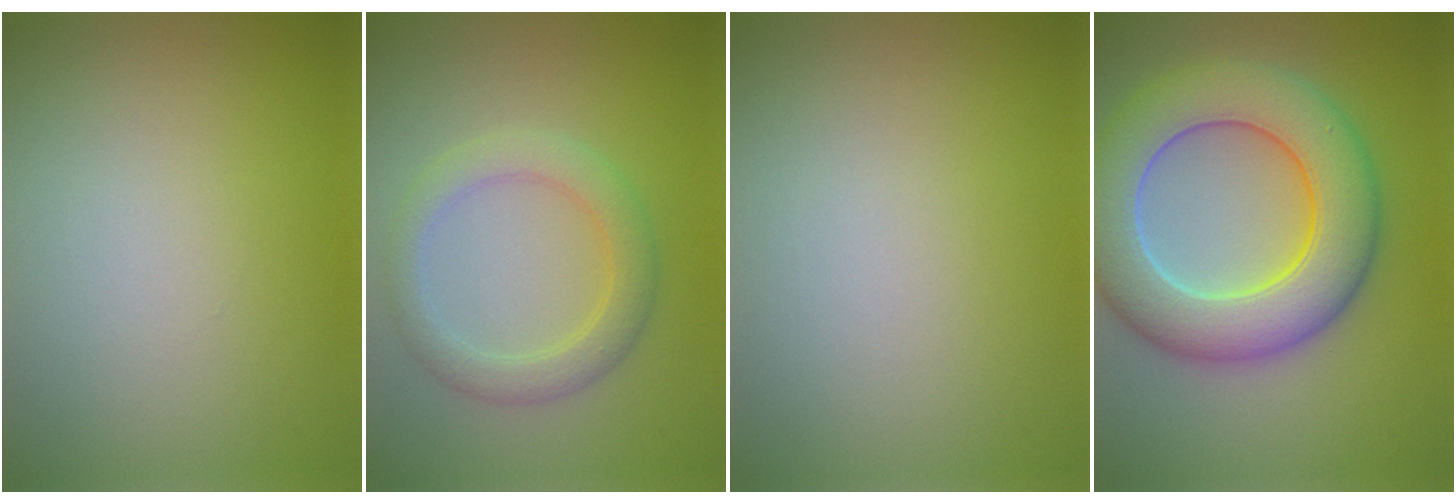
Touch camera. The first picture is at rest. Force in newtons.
{"total": 3.4, "press": 3.4, "slide": 0.0}
{"total": 0.0}
{"total": 10.2, "press": 10.1, "slide": 0.6}